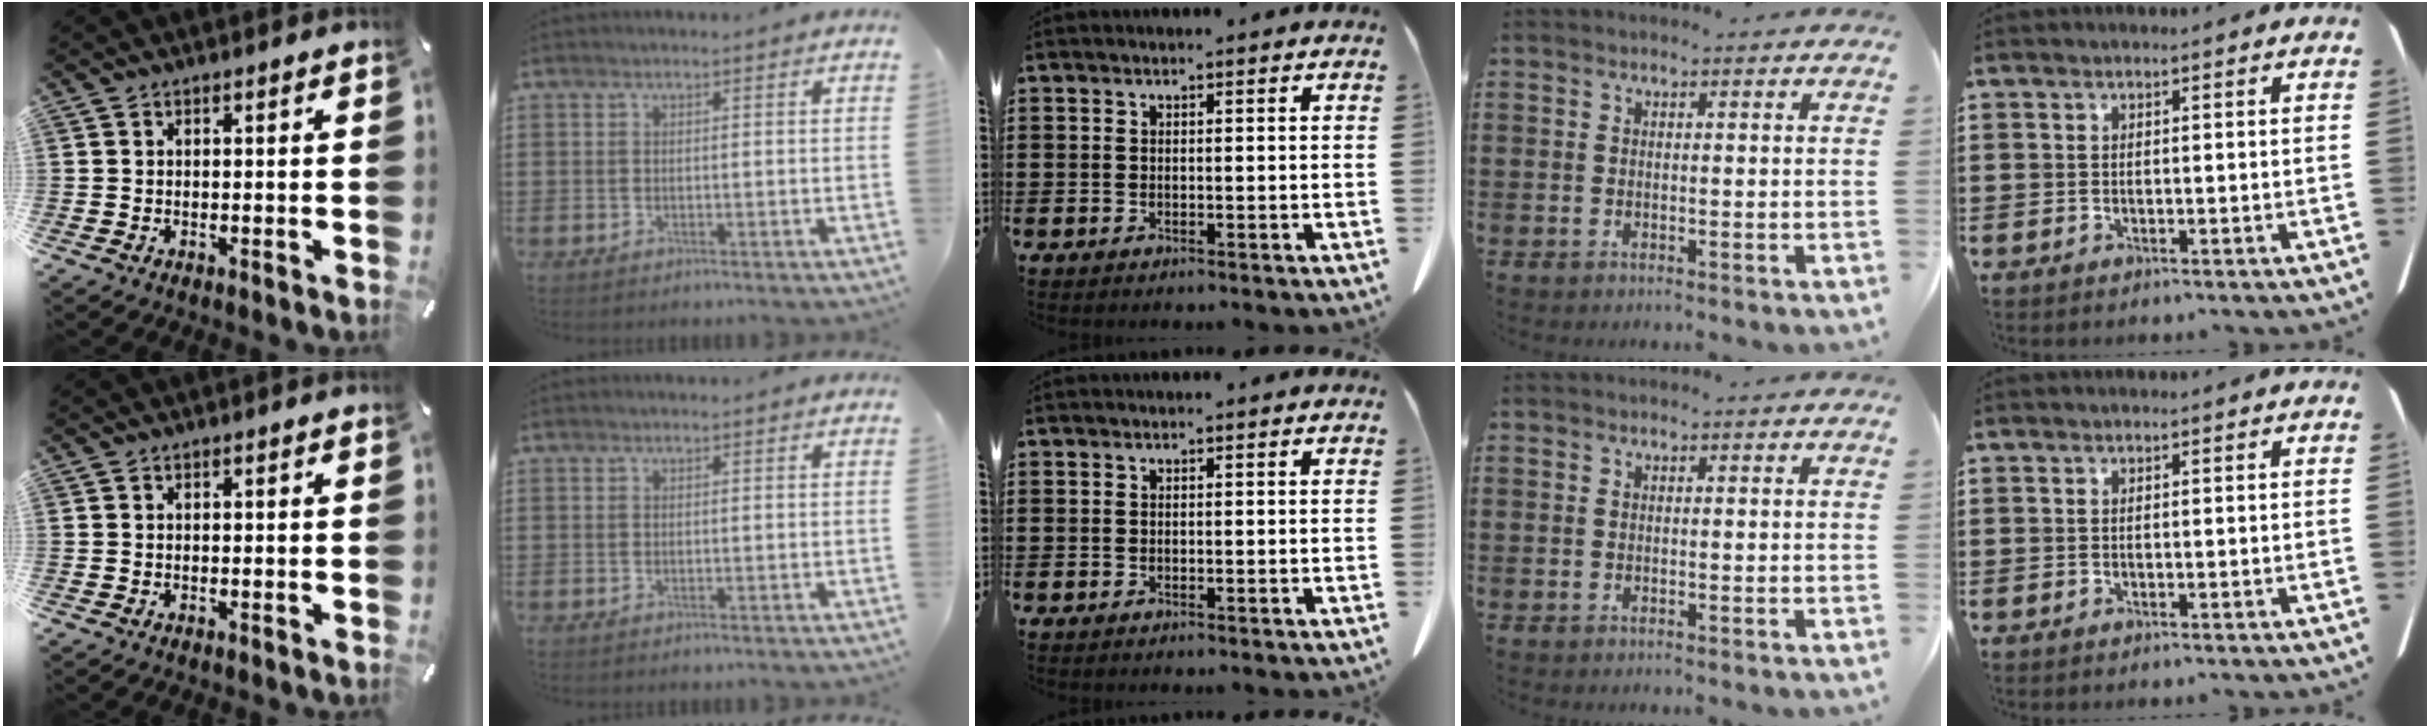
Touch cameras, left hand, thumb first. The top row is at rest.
{}